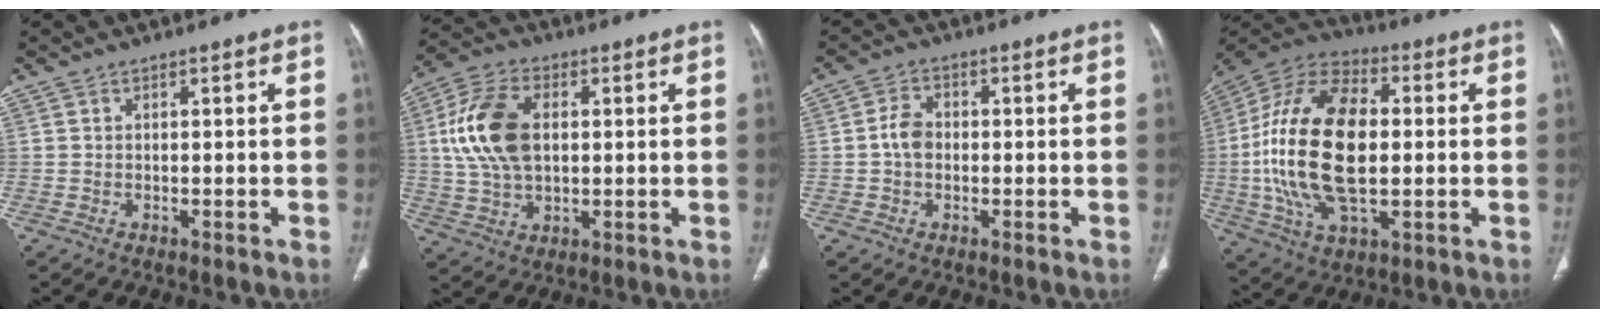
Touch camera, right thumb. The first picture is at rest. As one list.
[{"total": 13.7, "force": [2.1, 8.5, 10.6], "torque": [-0.208, 0.009, 0.038]}, {"total": 3.9, "force": [-0.3, 2.9, 2.5], "torque": [-0.041, 0.012, -0.013]}, {"total": 24.1, "force": [-0.1, 12.8, 20.4], "torque": [-0.410, 0.008, -0.004]}]